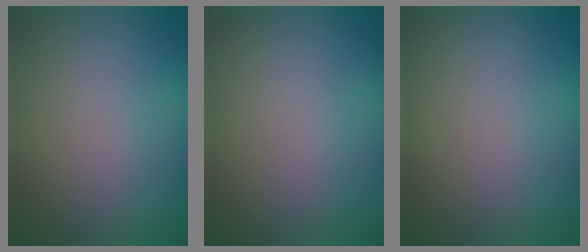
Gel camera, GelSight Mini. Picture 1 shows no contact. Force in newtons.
{"total": 0.0}
{"total": 0.0}